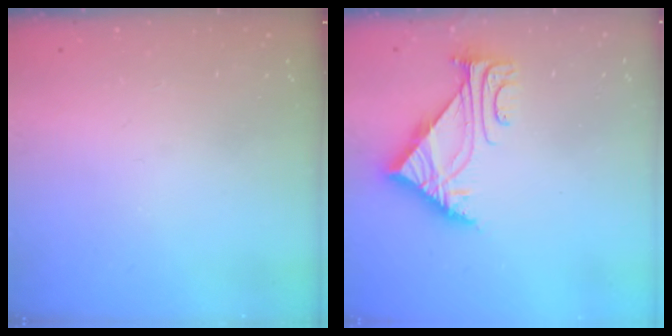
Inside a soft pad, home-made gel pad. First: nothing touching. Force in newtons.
{"total": 6.1, "press": 6.1, "slide": 0.0}